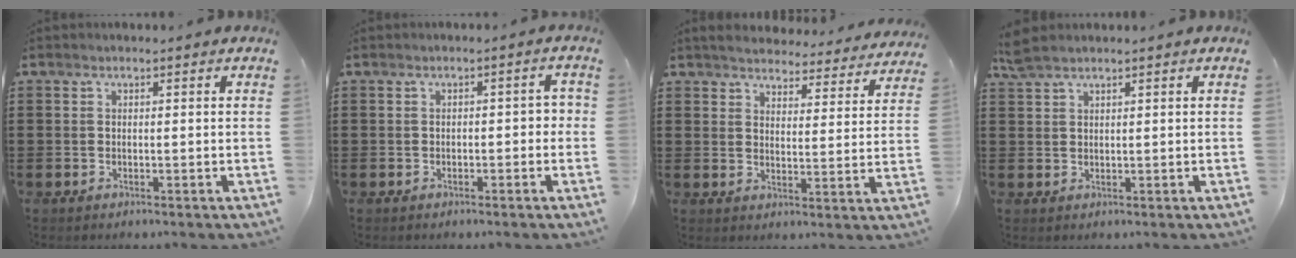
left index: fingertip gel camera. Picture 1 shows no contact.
{"total": 1.6, "force": [-0.8, 0.8, 1.1], "torque": [-0.024, 0.006, -0.020]}
{"total": 4.2, "force": [4.2, 0.2, 0.4], "torque": [-0.023, -0.032, 0.068]}
{"total": 2.5, "force": [2.0, 0.6, 1.3], "torque": [-0.031, 0.003, 0.037]}